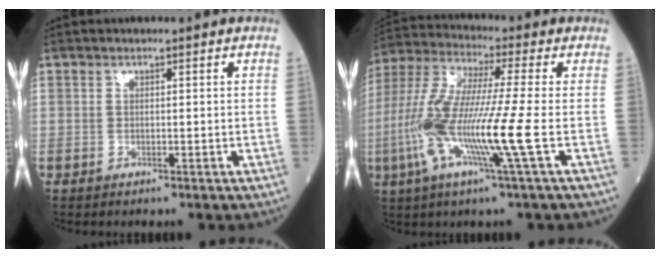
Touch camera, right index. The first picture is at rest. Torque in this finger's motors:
{"motor_torque": [2.11, -0.03, 1.05, 0.21]}